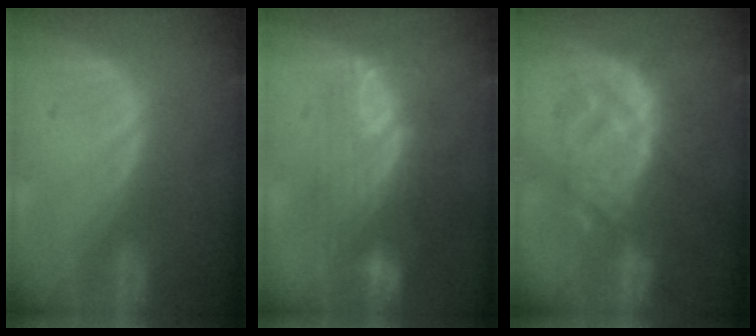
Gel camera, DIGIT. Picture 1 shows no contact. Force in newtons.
{"total": 9.1, "press": 8.5, "slide": 3.4}
{"total": 9.4, "press": 9.3, "slide": 1.4}